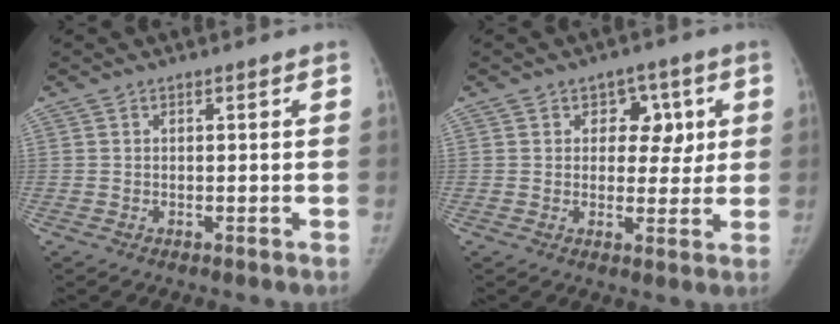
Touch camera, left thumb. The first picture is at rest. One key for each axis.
{"total": 7.0, "fx": 2.0, "fy": 5.3, "fz": 4.0, "tx": -0.003, "ty": -0.005, "tz": 0.024}